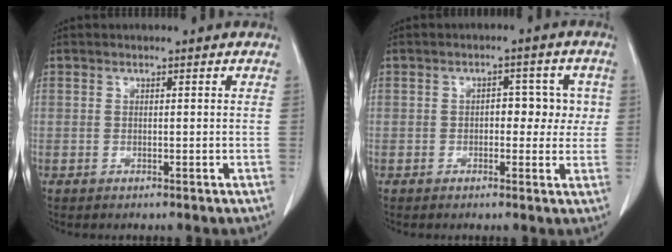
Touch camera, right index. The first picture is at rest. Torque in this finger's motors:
{"motor_torque": [0.07, 0.02, 0.04, 0.01]}